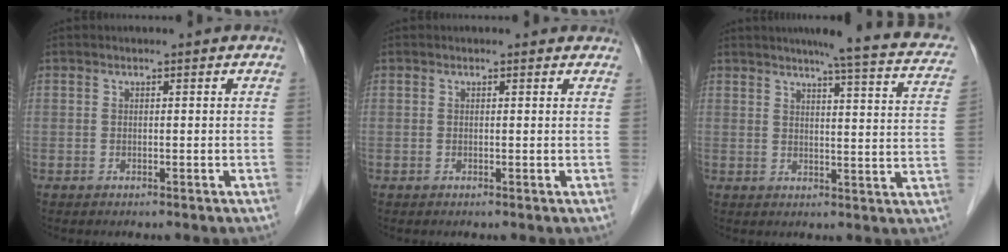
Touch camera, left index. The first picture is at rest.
{"total": 0.9, "force": [0.7, 0.4, 0.1], "torque": [-0.006, -0.002, -0.001]}
{"total": 15.2, "force": [12.4, 1.4, 8.7], "torque": [-0.107, -0.015, 0.125]}